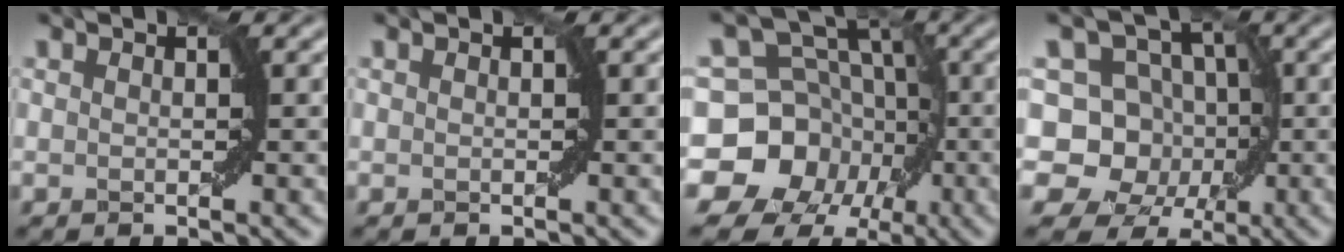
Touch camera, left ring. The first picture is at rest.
{"total": 0.0}
{"total": 14.9, "force": [-5.2, 13.0, 5.0], "torque": [-0.093, 0.001, -0.106]}
{"total": 8.8, "force": [0.7, 7.6, 4.4], "torque": [-0.040, 0.031, -0.031]}